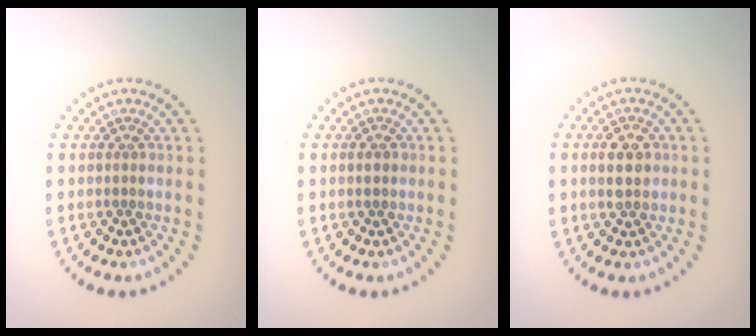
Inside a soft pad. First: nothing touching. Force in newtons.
{"total": 1.0, "press": 1.0, "slide": 0.1}
{"total": 2.9, "press": 2.9, "slide": 0.1}